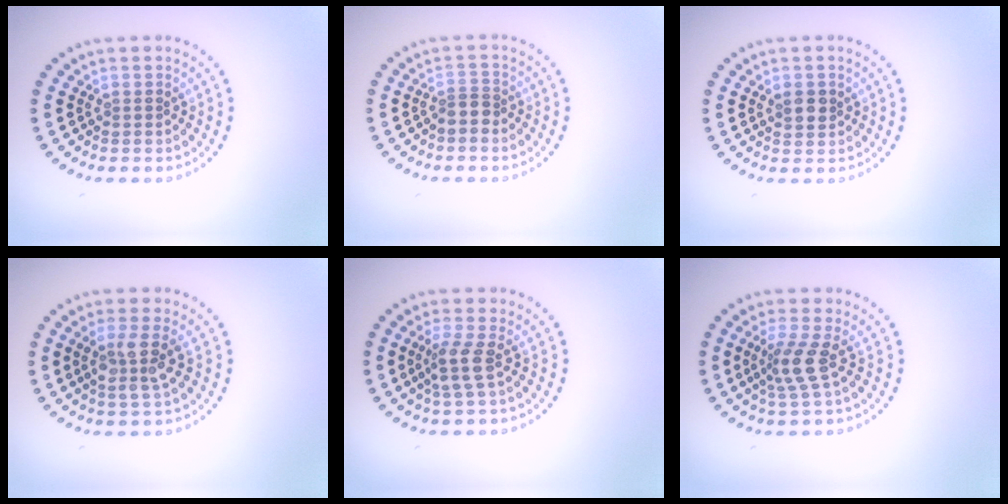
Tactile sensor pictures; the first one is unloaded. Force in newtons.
{"total": 1.7, "press": 1.3, "slide": 1.2}
{"total": 1.7, "press": 1.7, "slide": 0.3}
{"total": 3.0, "press": 2.7, "slide": 1.2}
{"total": 2.4, "press": 1.9, "slide": 1.5}
{"total": 2.9, "press": 2.1, "slide": 2.0}